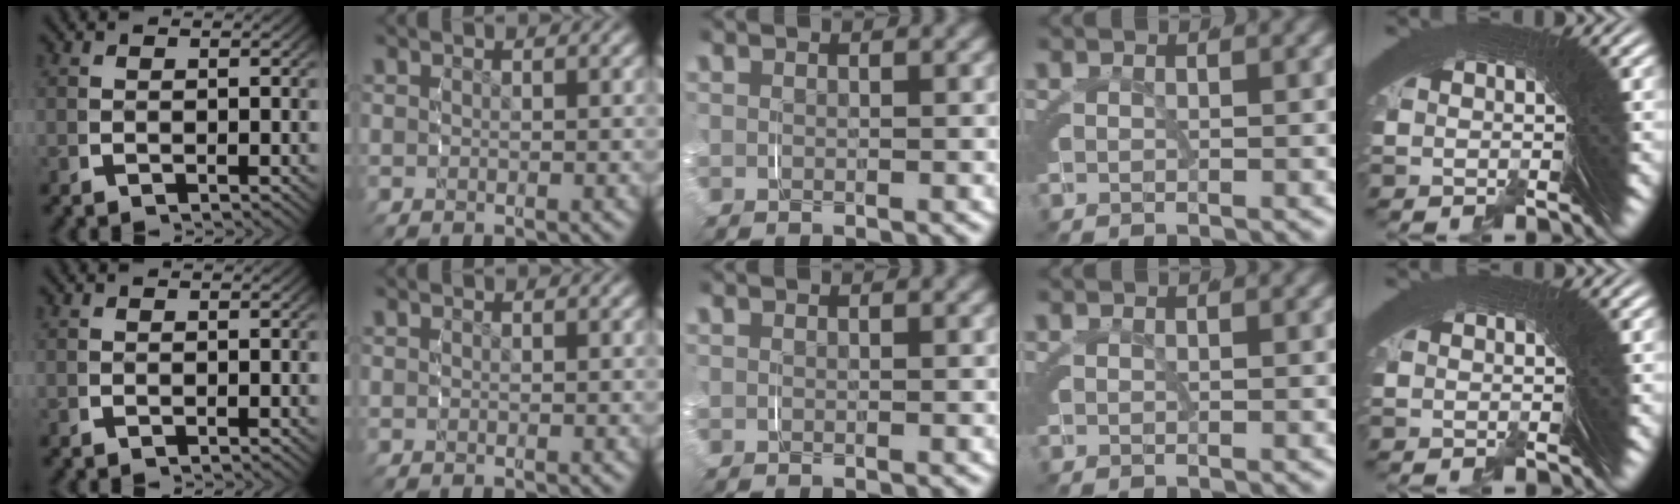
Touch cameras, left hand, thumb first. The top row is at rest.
{}